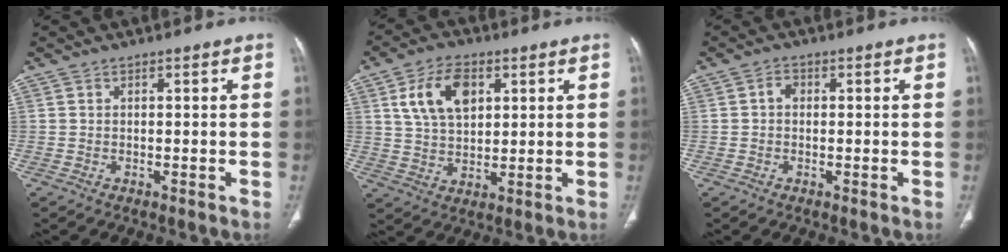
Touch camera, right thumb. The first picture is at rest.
{"total": 10.7, "force": [3.9, 6.6, 7.5], "torque": [-0.119, -0.007, 0.075]}
{"total": 1.7, "force": [0.1, 1.4, 1.1], "torque": [-0.010, 0.008, -0.003]}